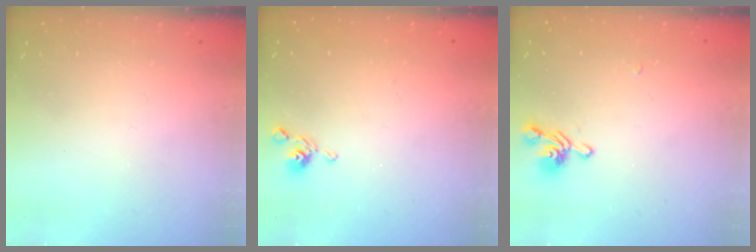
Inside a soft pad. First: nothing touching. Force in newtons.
{"total": 5.6, "press": 5.6, "slide": 0.2}
{"total": 1.8, "press": 1.6, "slide": 0.9}